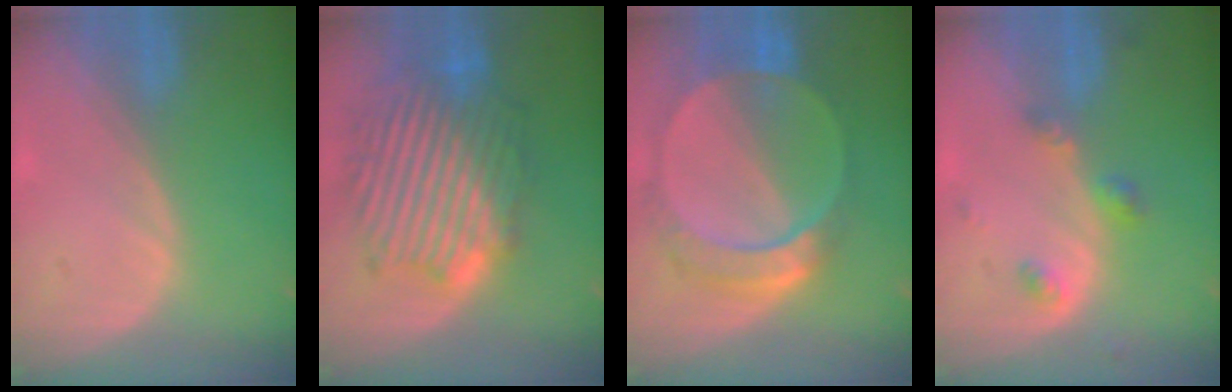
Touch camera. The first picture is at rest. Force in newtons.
{"total": 12.7, "press": 12.6, "slide": 1.1}
{"total": 9.5, "press": 8.2, "slide": 4.8}
{"total": 3.4, "press": 3.4, "slide": 0.5}